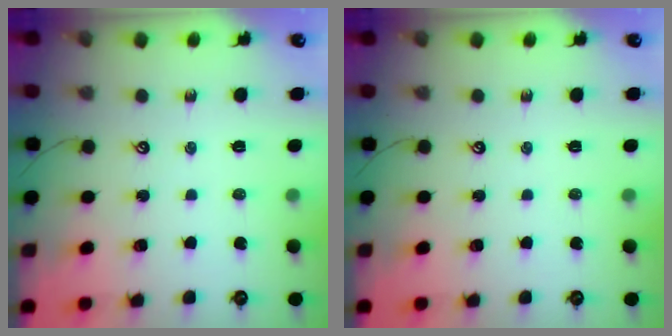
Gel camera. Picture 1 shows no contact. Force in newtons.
{"total": 0.0}